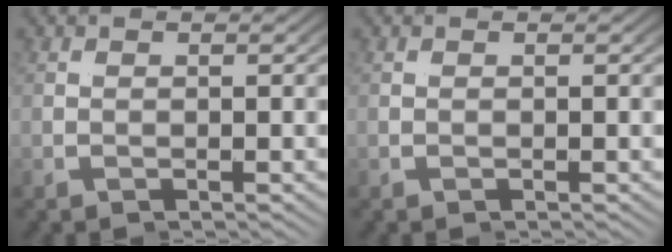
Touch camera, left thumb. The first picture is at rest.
{"total": 0.0}